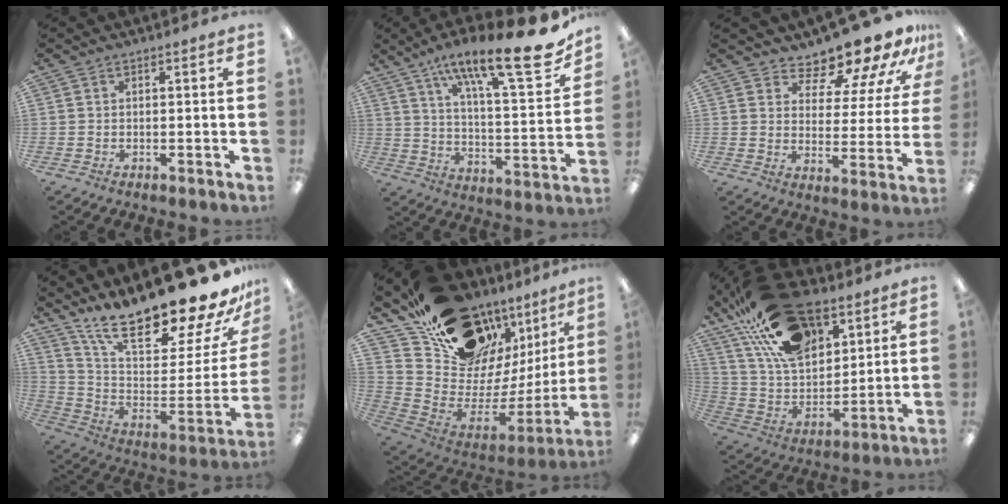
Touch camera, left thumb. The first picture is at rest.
{"total": 23.5, "force": [16.2, 5.7, 16.1], "torque": [-0.236, -0.111, 0.254]}
{"total": 13.9, "force": [12.5, 4.1, 4.6], "torque": [-0.073, -0.105, 0.213]}
{"total": 23.3, "force": [19.1, 5.0, 12.4], "torque": [-0.190, -0.149, 0.314]}
{"total": 19.4, "force": [15.3, 9.6, 6.9], "torque": [-0.109, -0.132, 0.293]}
{"total": 25.2, "force": [15.2, 13.4, 15.0], "torque": [-0.277, -0.067, 0.275]}